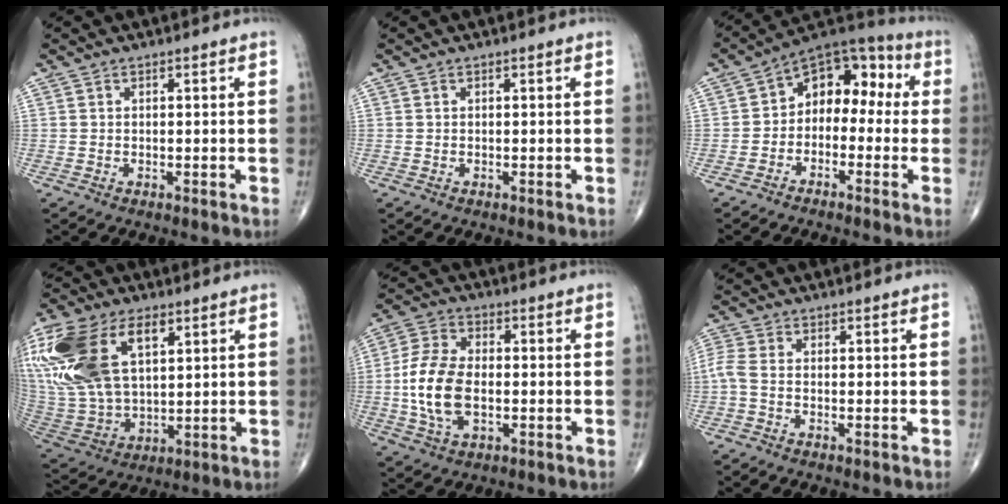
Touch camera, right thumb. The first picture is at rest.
{"total": 0.0}
{"total": 11.4, "force": [-0.5, 7.9, 8.2], "torque": [-0.074, 0.053, -0.029]}
{"total": 26.1, "force": [9.5, 14.7, 19.3], "torque": [-0.442, 0.002, 0.189]}
{"total": 12.0, "force": [-1.4, 6.9, 9.8], "torque": [-0.198, 0.009, -0.028]}
{"total": 2.9, "force": [-0.9, 0.9, 2.6], "torque": [-0.083, 0.002, -0.026]}